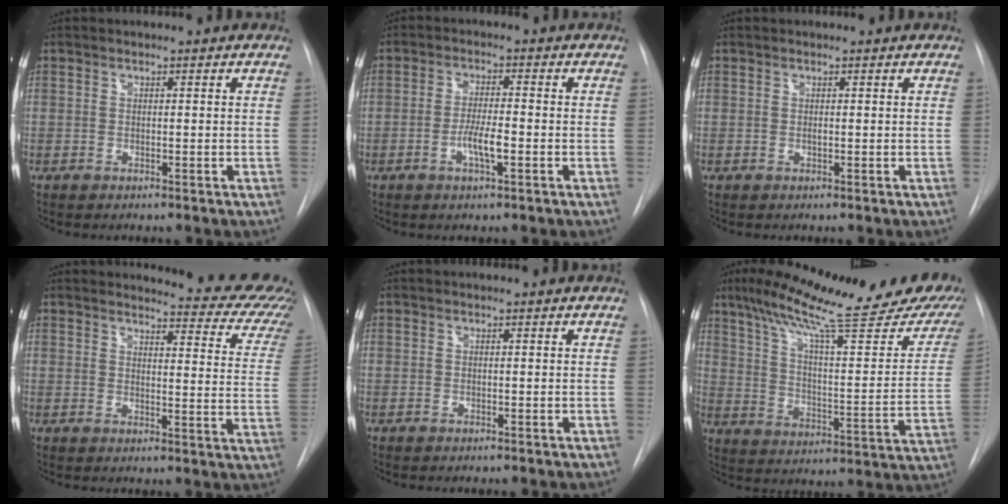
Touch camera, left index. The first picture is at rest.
{"total": 4.3, "force": [-2.2, 0.6, 3.7], "torque": [-0.069, -0.006, -0.040]}
{"total": 0.7, "force": [-0.7, 0.1, 0.2], "torque": [-0.006, -0.005, -0.014]}
{"total": 15.8, "force": [15.1, 2.5, 4.0], "torque": [-0.020, -0.101, 0.131]}
{"total": 0.0}
{"total": 26.6, "force": [19.7, 3.6, 17.4], "torque": [-0.259, -0.011, 0.265]}